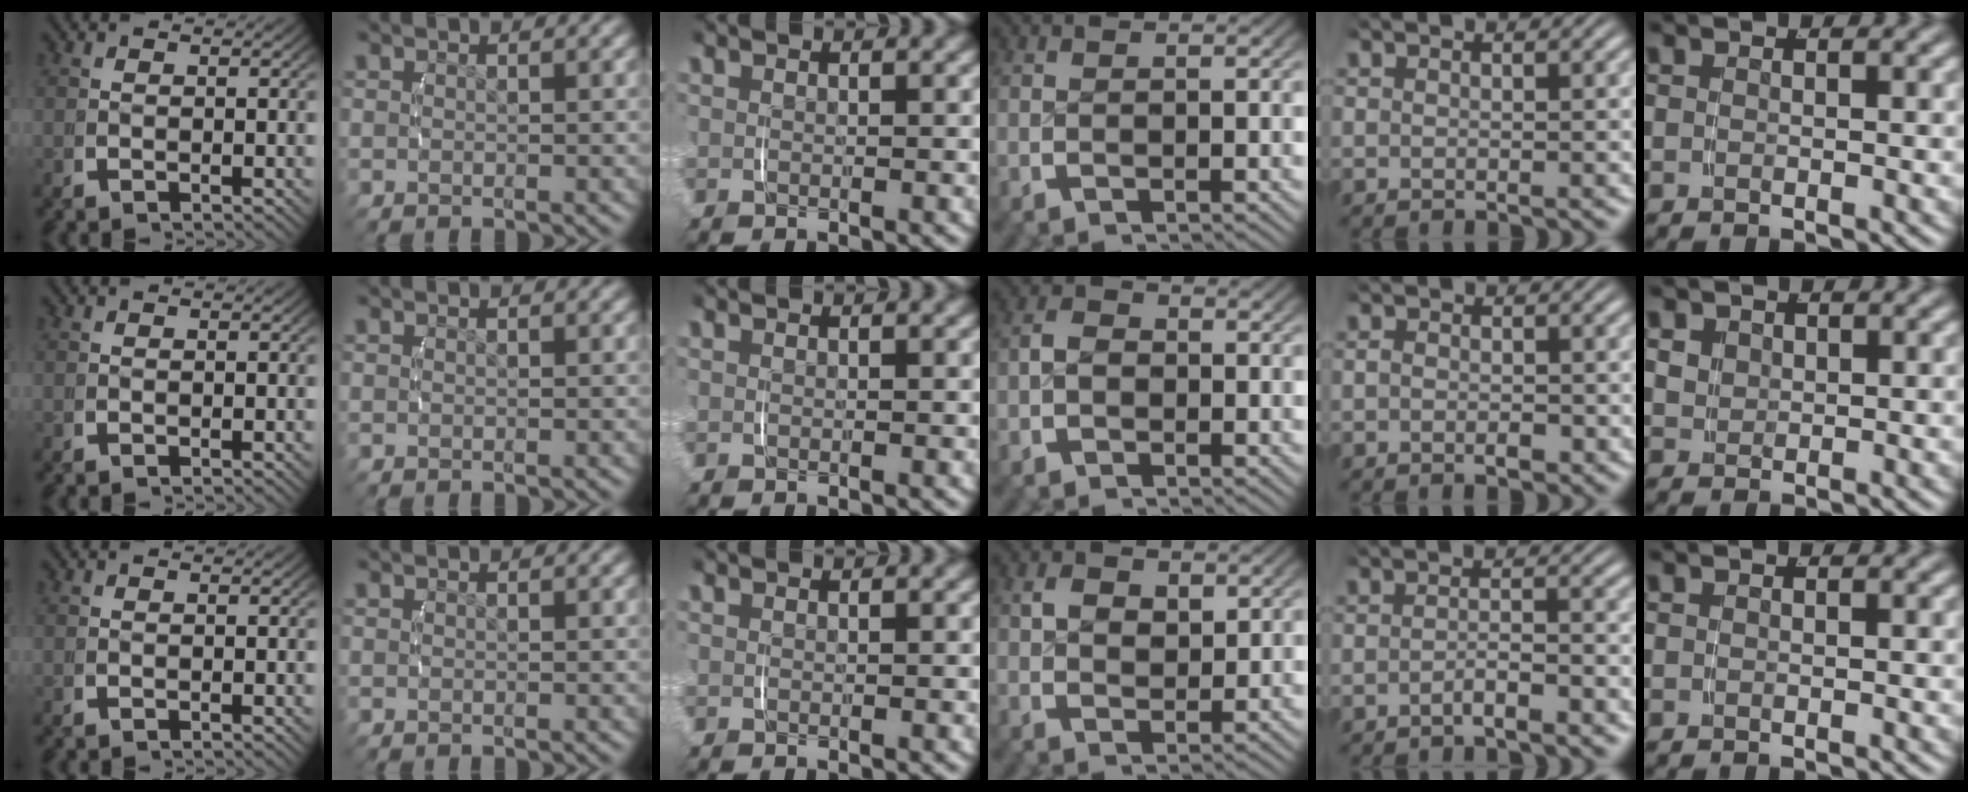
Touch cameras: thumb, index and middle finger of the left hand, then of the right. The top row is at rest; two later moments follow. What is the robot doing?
{"motion": "lift_and_place", "object": "toothpaste"}